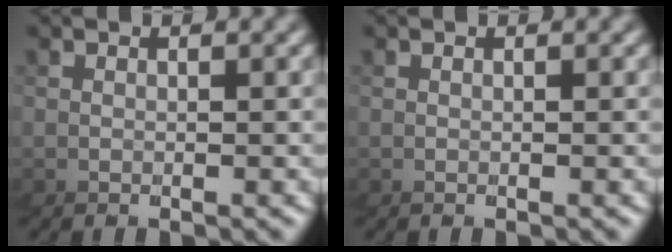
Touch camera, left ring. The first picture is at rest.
{"total": 0.0}